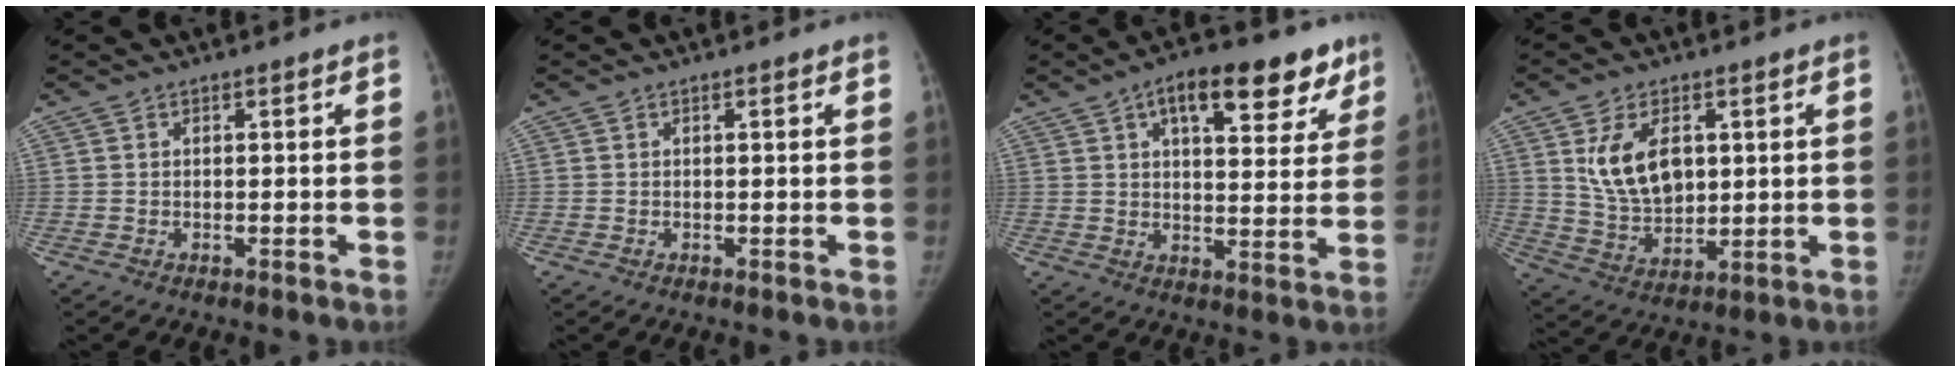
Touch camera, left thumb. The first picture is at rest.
{"total": 0.6, "force": [0.3, -0.1, 0.5], "torque": [-0.009, 0.003, 0.004]}
{"total": 16.0, "force": [8.9, 7.4, 11.0], "torque": [-0.105, -0.014, 0.123]}
{"total": 11.3, "force": [3.2, 7.1, 8.1], "torque": [-0.122, -0.019, 0.072]}